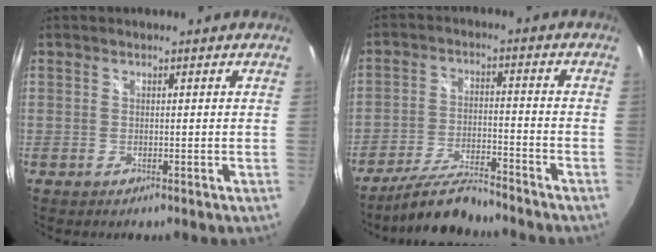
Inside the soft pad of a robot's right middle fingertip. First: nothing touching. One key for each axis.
{"total": 9.4, "fx": -8.6, "fy": 0.9, "fz": 3.7, "tx": -0.087, "ty": -0.004, "tz": -0.155}